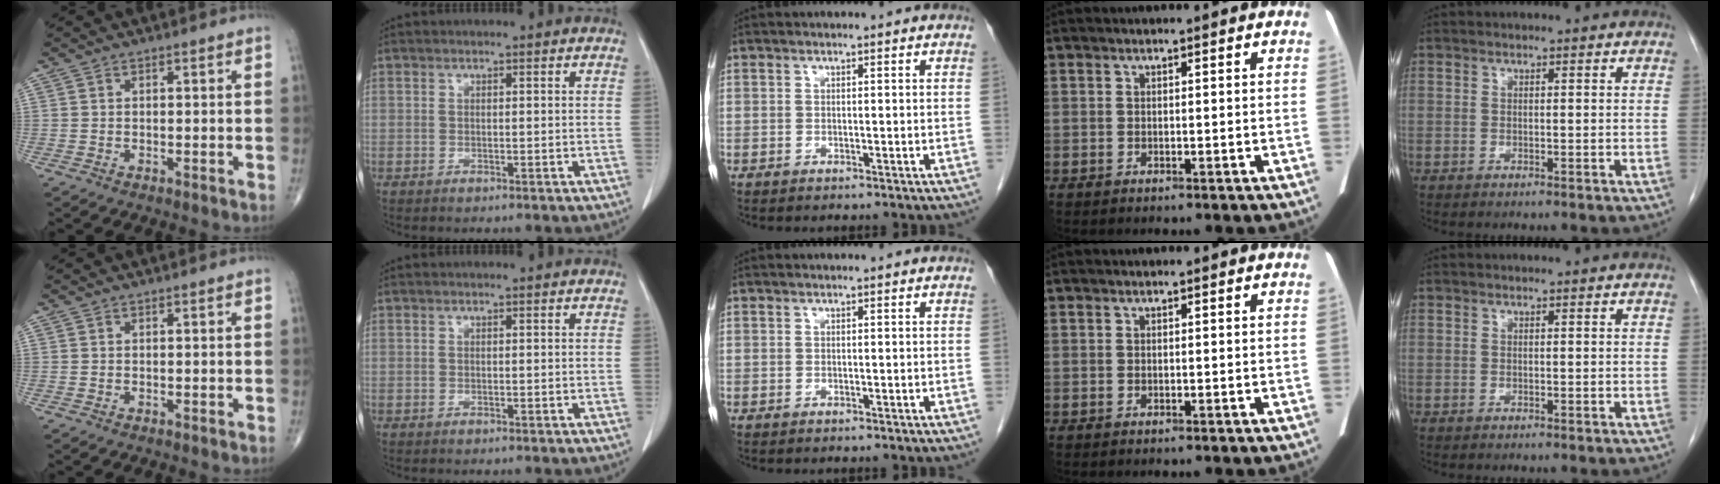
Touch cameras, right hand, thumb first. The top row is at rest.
{}